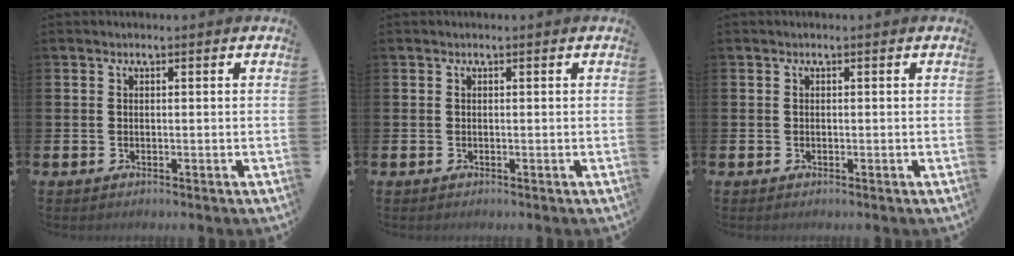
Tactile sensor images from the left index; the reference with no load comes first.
{"total": 0.0}
{"total": 0.0}